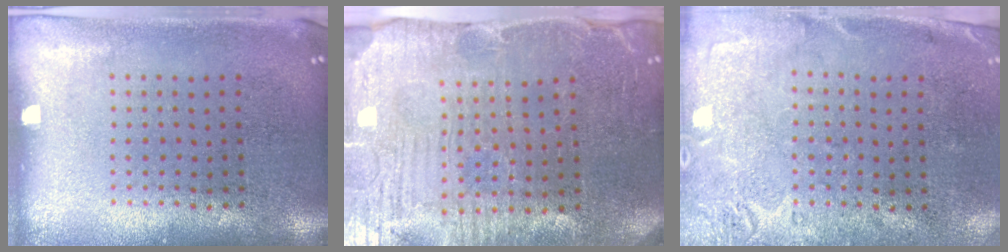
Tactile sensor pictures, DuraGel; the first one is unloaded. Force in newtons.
{"total": 3.8, "press": 3.8, "slide": 0.5}
{"total": 2.8, "press": 2.2, "slide": 1.7}